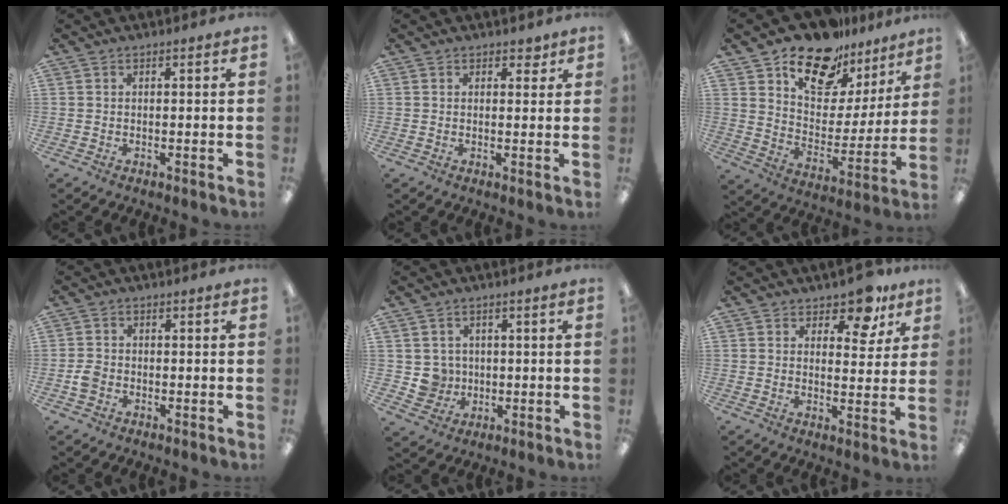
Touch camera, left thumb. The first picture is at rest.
{"total": 2.1, "force": [1.4, 1.4, 0.8], "torque": [0.000, -0.003, 0.022]}
{"total": 16.9, "force": [13.1, 8.8, 6.1], "torque": [-0.115, -0.089, 0.235]}
{"total": 2.9, "force": [-1.0, 2.3, 1.4], "torque": [-0.022, 0.008, -0.020]}
{"total": 5.1, "force": [0.8, 5.0, 0.1], "torque": [-0.004, 0.001, 0.019]}
{"total": 9.3, "force": [6.7, 4.5, 4.6], "torque": [-0.046, -0.040, 0.114]}